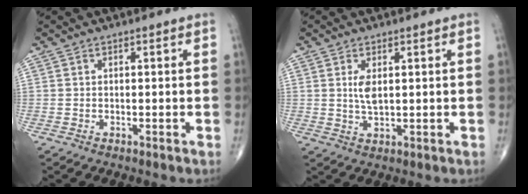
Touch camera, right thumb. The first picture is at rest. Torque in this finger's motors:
{"motor_torque": [0.89, 0.71, 0.60, 0.18, 0.03]}